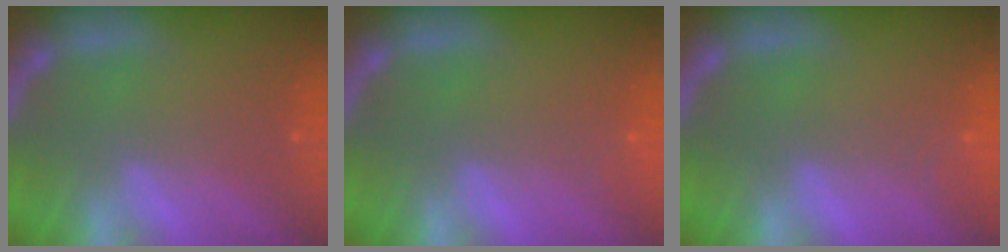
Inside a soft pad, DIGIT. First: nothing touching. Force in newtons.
{"total": 0.9}
{"total": 1.4}